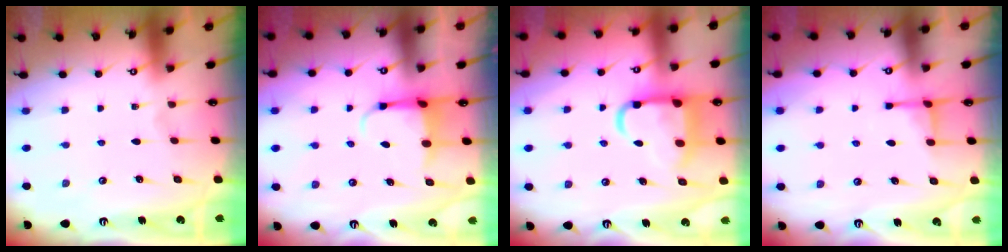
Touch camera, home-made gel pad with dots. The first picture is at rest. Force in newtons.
{"total": 3.9, "press": 3.7, "slide": 1.0}
{"total": 12.7, "press": 12.6, "slide": 1.6}
{"total": 2.6, "press": 2.5, "slide": 0.8}